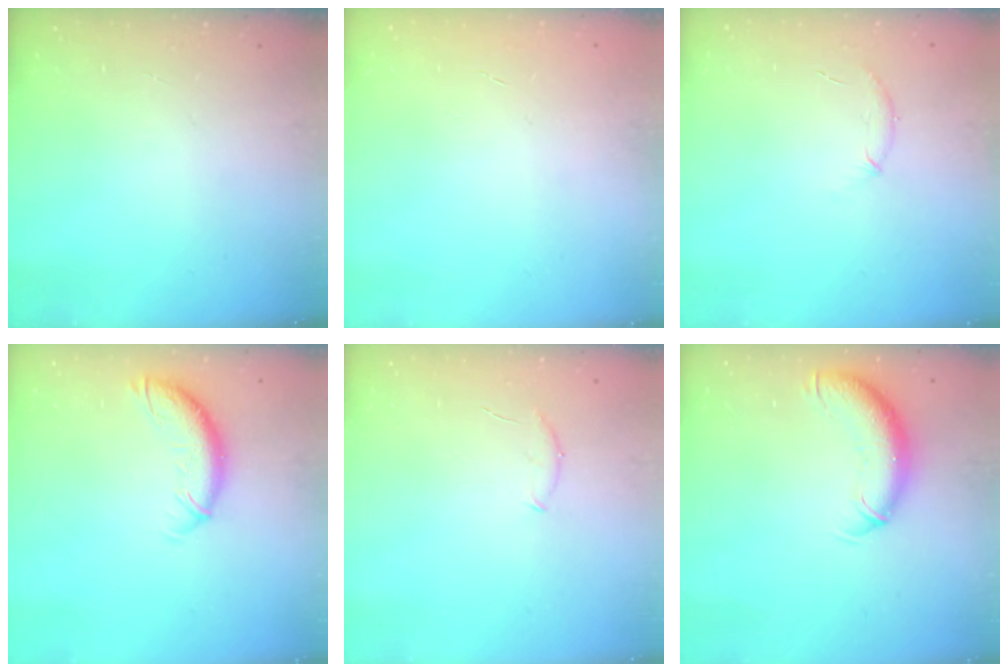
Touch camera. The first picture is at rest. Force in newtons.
{"total": 0.0}
{"total": 6.1, "press": 5.9, "slide": 1.4}
{"total": 10.3, "press": 10.3, "slide": 0.8}
{"total": 6.1, "press": 6.0, "slide": 1.1}
{"total": 10.9, "press": 10.6, "slide": 2.3}